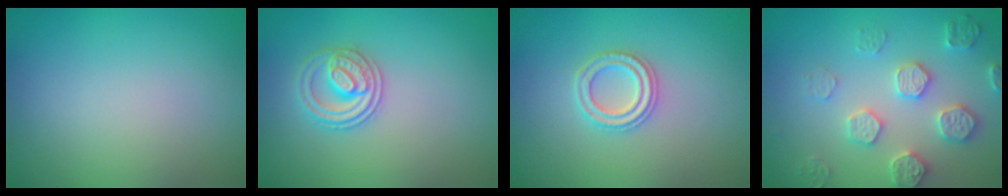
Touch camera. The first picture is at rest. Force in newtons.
{"total": 2.6, "press": 2.5, "slide": 0.7}
{"total": 2.3, "press": 2.2, "slide": 0.4}
{"total": 4.4, "press": 4.3, "slide": 0.9}